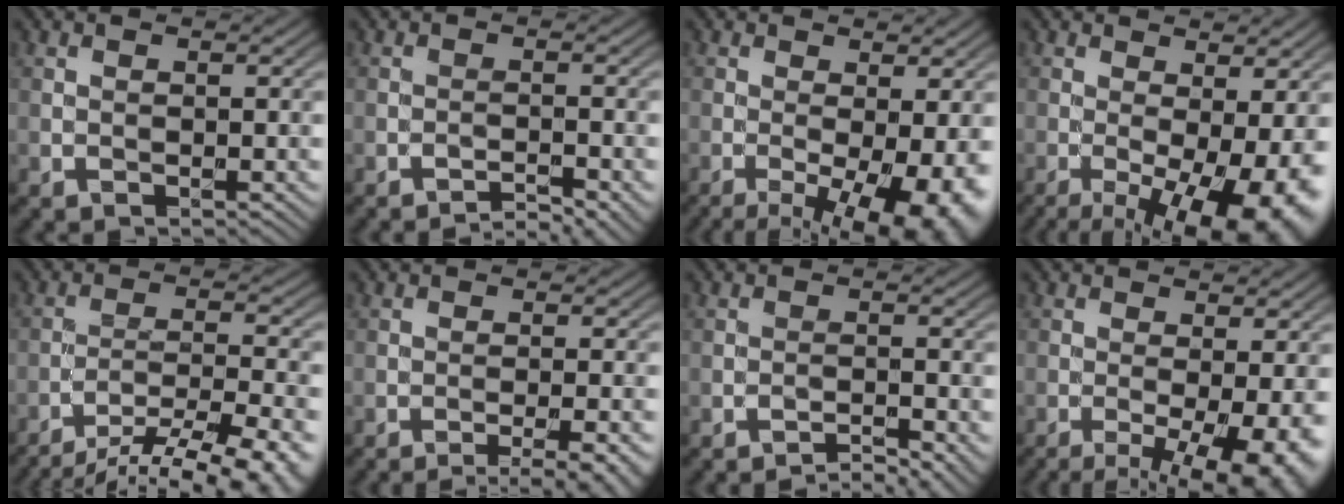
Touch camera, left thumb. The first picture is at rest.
{"total": 2.8, "force": [-2.3, 0.3, 1.6], "torque": [-0.021, 0.007, -0.039]}
{"total": 11.6, "force": [-4.5, 3.6, 10.1], "torque": [-0.148, -0.016, -0.057]}
{"total": 14.1, "force": [-4.8, 4.5, 12.4], "torque": [-0.183, -0.016, -0.060]}
{"total": 15.8, "force": [-12.9, 3.3, 8.5], "torque": [-0.131, -0.012, -0.179]}
{"total": 6.7, "force": [-4.4, 1.4, 4.8], "torque": [-0.057, 0.008, -0.058]}
{"total": 3.3, "force": [-2.7, 0.3, 1.9], "torque": [-0.023, 0.008, -0.046]}
{"total": 10.5, "force": [-4.6, 2.7, 9.0], "torque": [-0.132, -0.014, -0.060]}